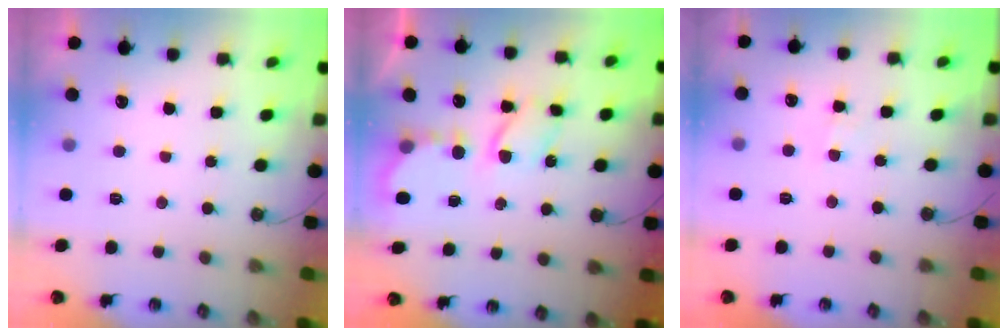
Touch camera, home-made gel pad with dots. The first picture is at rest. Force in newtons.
{"total": 6.2, "press": 6.2, "slide": 0.3}
{"total": 1.6, "press": 1.5, "slide": 0.3}